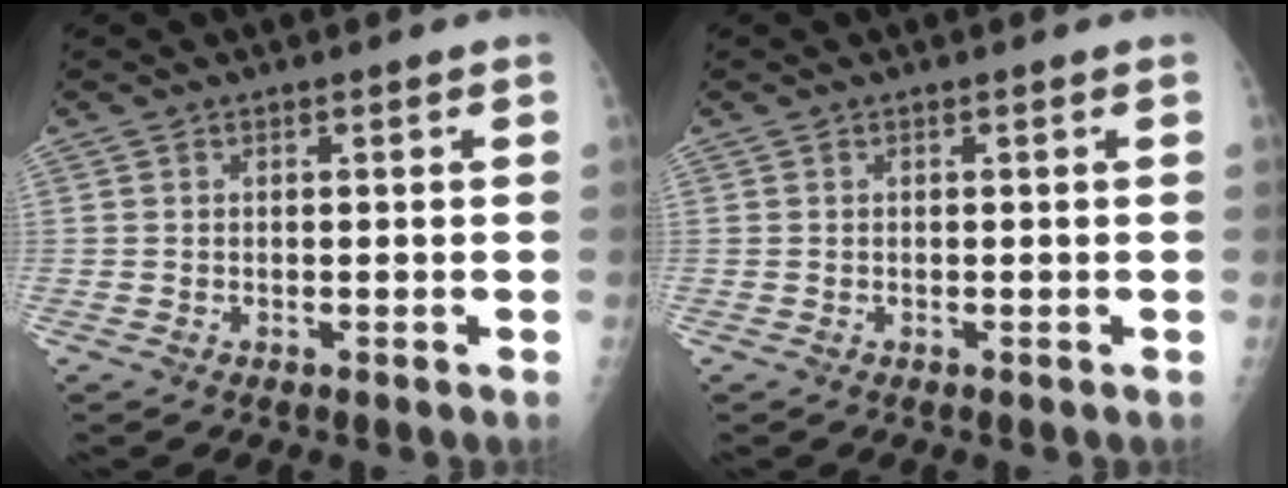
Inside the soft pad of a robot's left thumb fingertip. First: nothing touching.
{"total": 0.0}